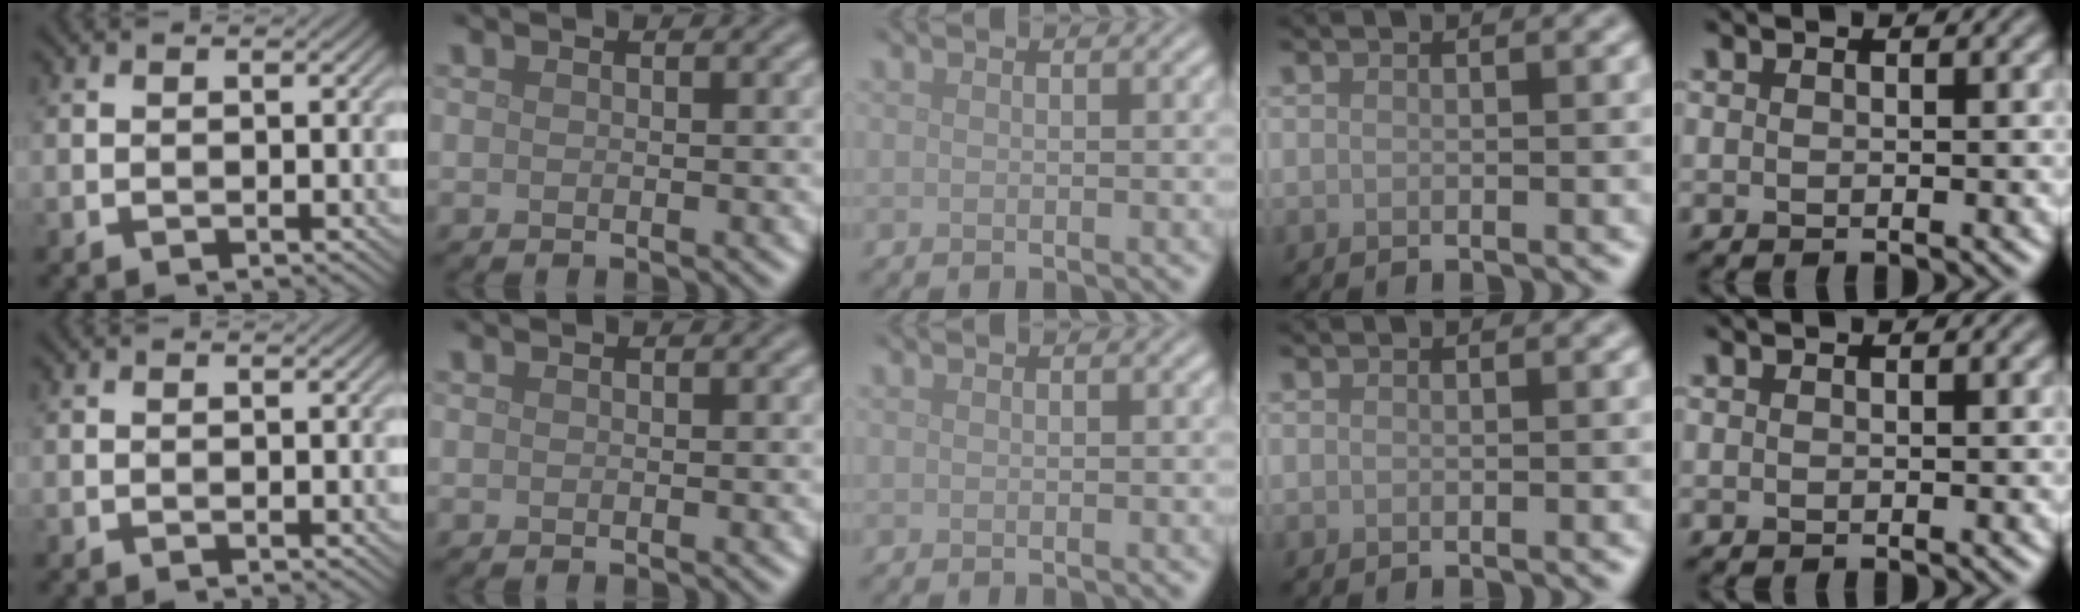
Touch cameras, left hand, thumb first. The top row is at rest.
{}